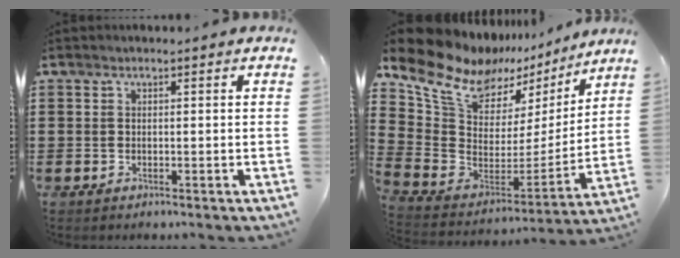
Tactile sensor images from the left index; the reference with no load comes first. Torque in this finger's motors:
{"motor_torque": [2.14, 0.00, 1.05, 0.21]}